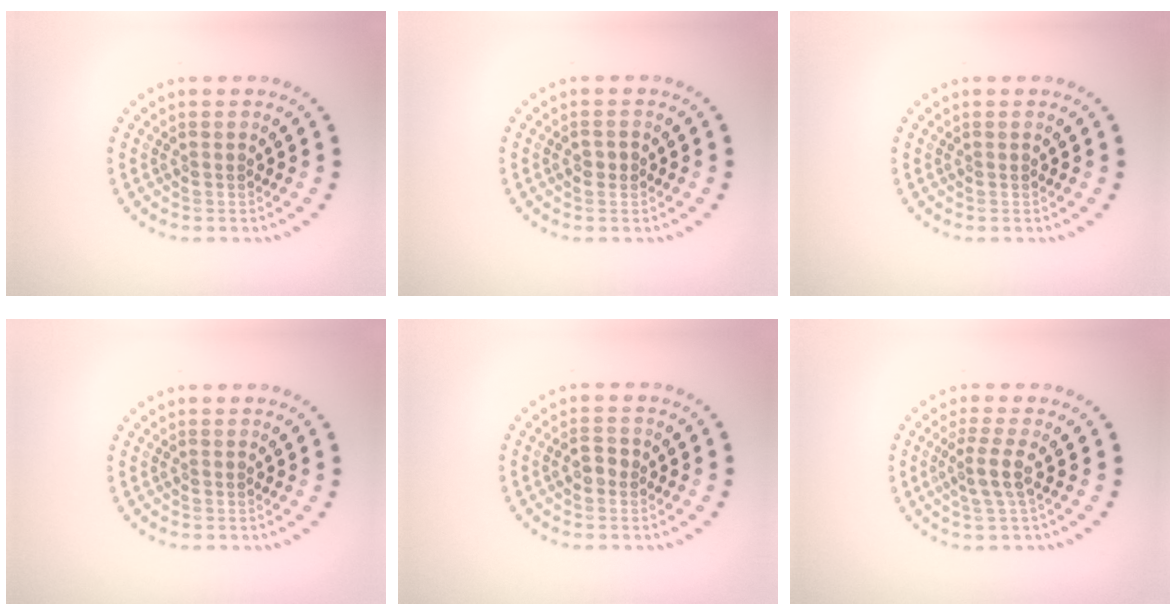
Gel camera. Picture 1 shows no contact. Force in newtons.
{"total": 1.1, "press": 1.1, "slide": 0.1}
{"total": 0.0}
{"total": 0.0}
{"total": 1.4, "press": 1.4, "slide": 0.3}
{"total": 2.3, "press": 1.7, "slide": 1.5}